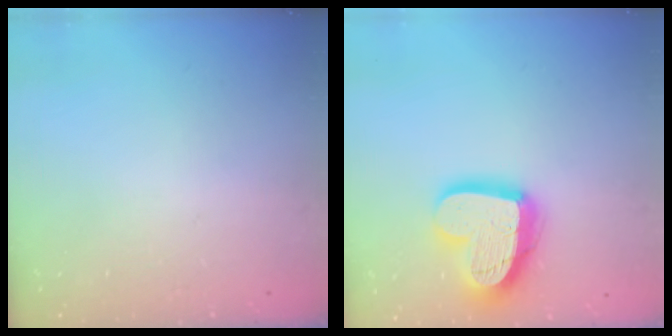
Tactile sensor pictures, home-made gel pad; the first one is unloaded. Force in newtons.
{"total": 21.4, "press": 21.3, "slide": 2.1}